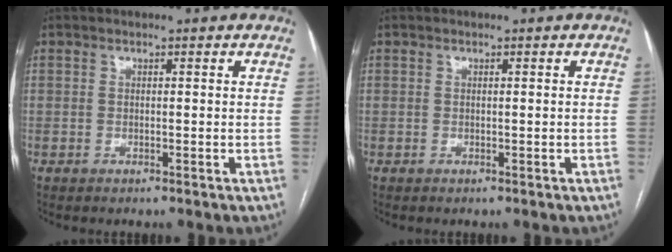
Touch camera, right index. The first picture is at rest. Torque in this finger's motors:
{"motor_torque": [0.06, 0.06, 0.13, 0.01]}